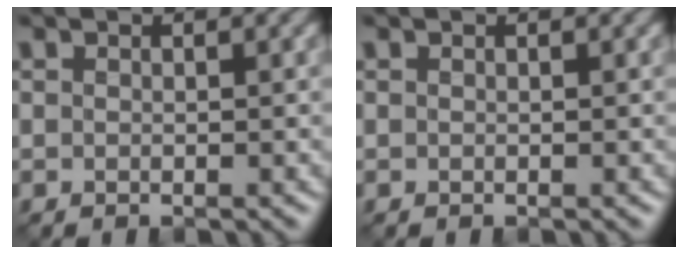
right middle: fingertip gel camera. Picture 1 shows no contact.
{"total": 0.0}